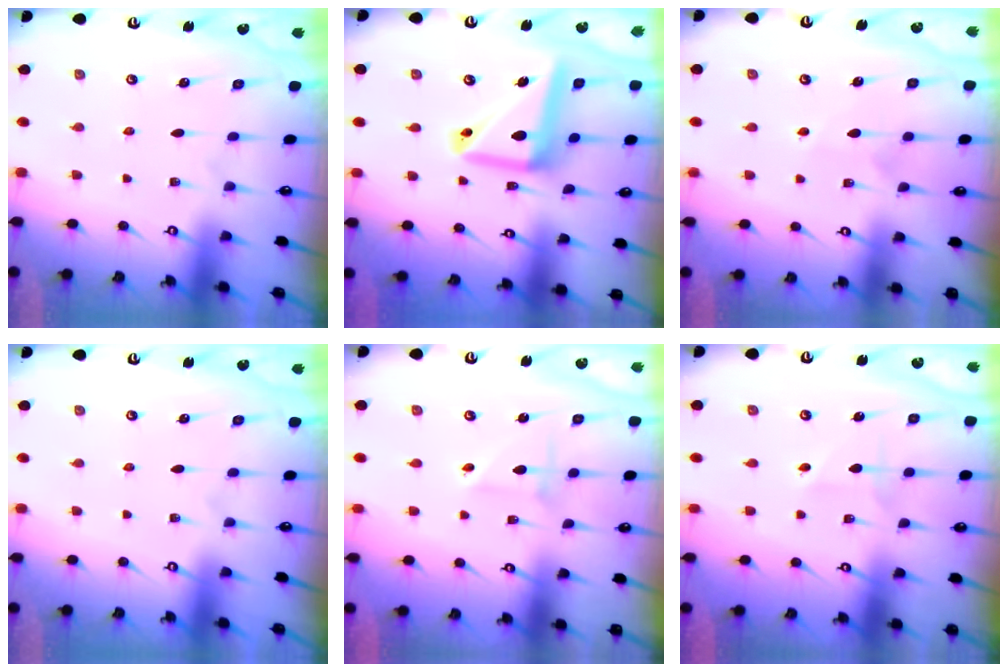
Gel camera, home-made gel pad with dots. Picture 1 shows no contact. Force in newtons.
{"total": 14.7, "press": 14.6, "slide": 1.6}
{"total": 2.9, "press": 2.9, "slide": 0.3}
{"total": 0.0}
{"total": 2.6, "press": 2.5, "slide": 0.3}
{"total": 2.5, "press": 2.5, "slide": 0.3}